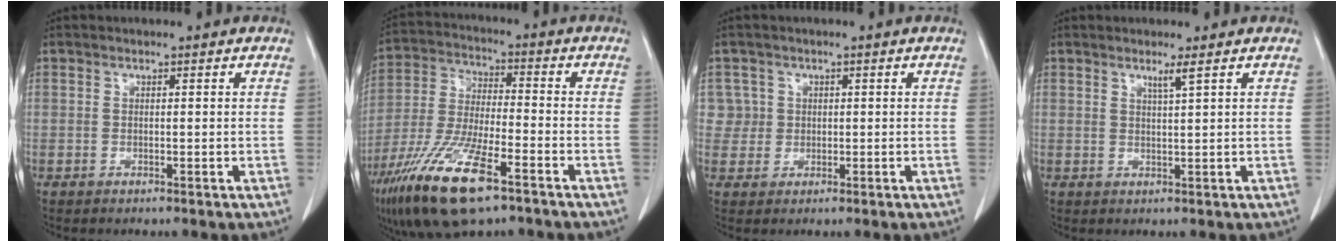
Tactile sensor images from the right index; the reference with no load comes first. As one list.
[{"total": 15.5, "force": [-9.1, 3.3, 12.0], "torque": [-0.253, -0.031, -0.167]}, {"total": 3.2, "force": [0.9, 3.1, -0.4], "torque": [0.028, 0.007, 0.012]}, {"total": 1.7, "force": [1.2, -0.5, 1.1], "torque": [-0.024, -0.009, 0.024]}]